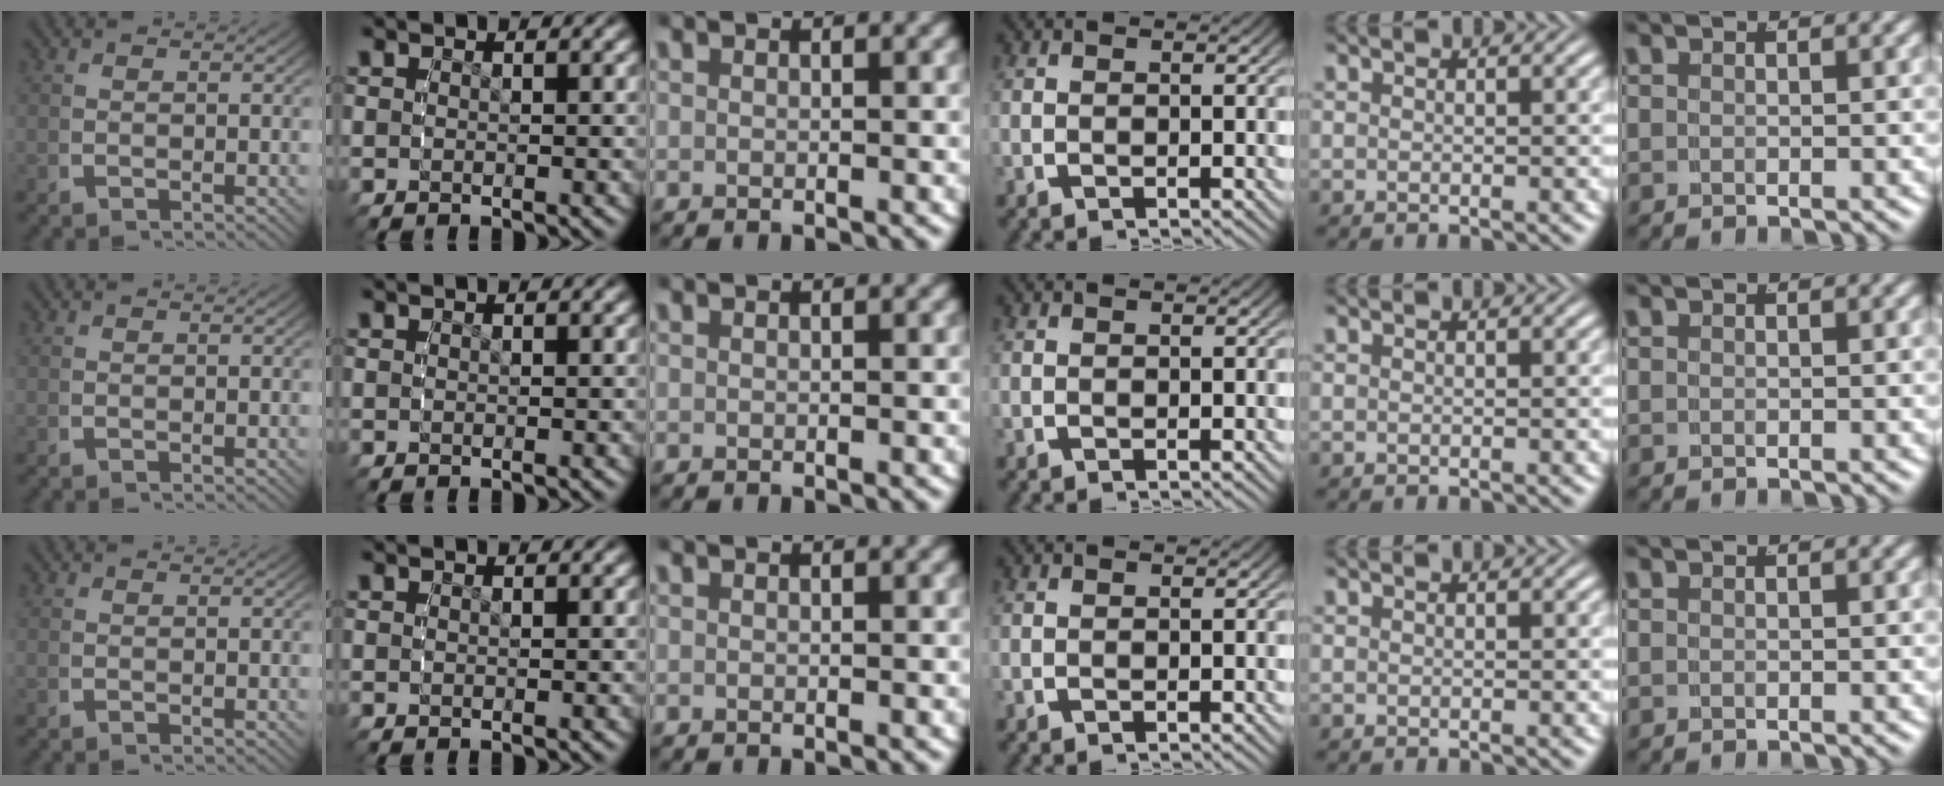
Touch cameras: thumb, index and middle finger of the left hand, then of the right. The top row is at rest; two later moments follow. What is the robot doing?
{"motion": "reach", "object": "pen bag"}